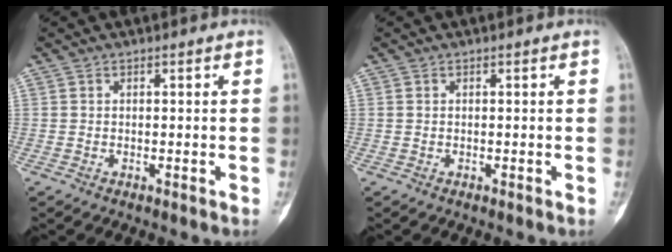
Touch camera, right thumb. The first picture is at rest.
{"total": 0.0}